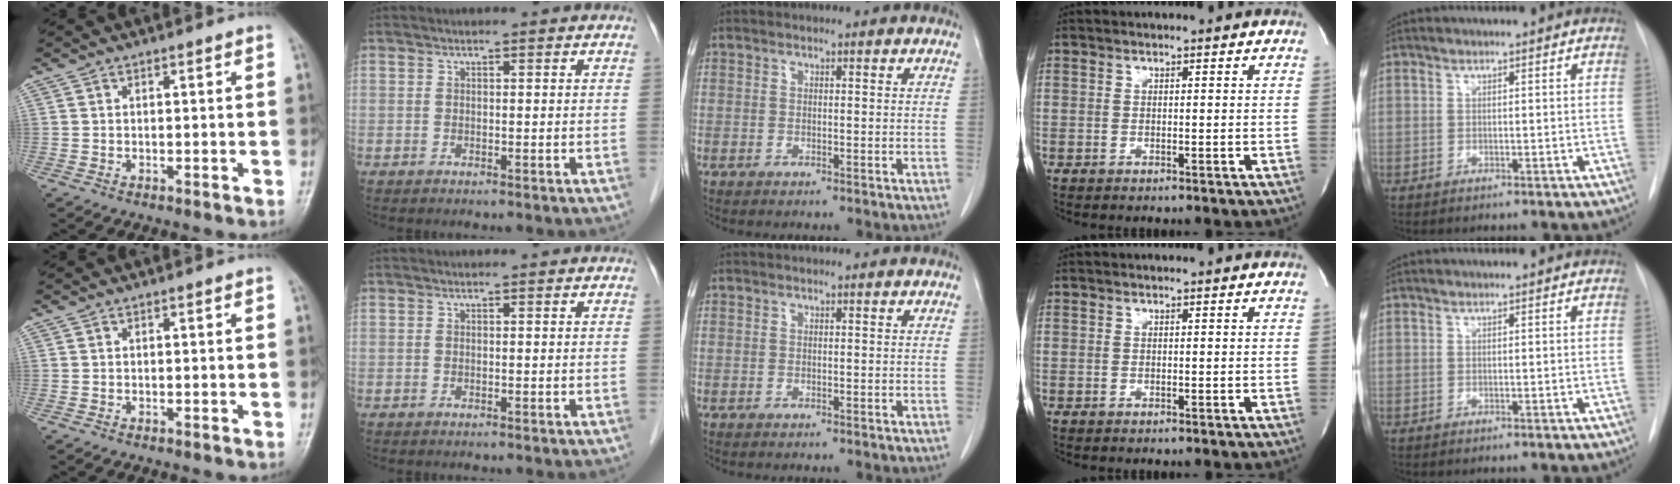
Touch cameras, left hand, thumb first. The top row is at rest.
{}